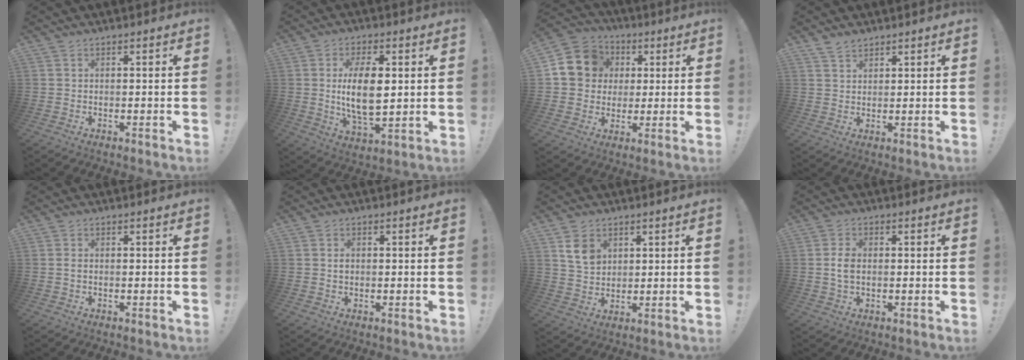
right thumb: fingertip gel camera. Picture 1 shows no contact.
{"total": 13.3, "force": [1.5, 6.2, 11.7], "torque": [-0.221, -0.012, 0.017]}
{"total": 12.9, "force": [2.9, 11.7, 4.7], "torque": [-0.061, 0.003, 0.063]}
{"total": 3.2, "force": [2.7, 1.4, 1.1], "torque": [-0.011, -0.018, 0.049]}
{"total": 0.8, "force": [-0.1, 0.5, 0.6], "torque": [-0.016, 0.005, -0.002]}
{"total": 1.0, "force": [-0.1, 0.9, 0.4], "torque": [-0.013, 0.007, 0.000]}
{"total": 7.4, "force": [3.5, 5.6, 3.4], "torque": [-0.042, -0.011, 0.065]}
{"total": 3.9, "force": [-0.1, 2.5, 3.0], "torque": [-0.064, 0.001, -0.005]}